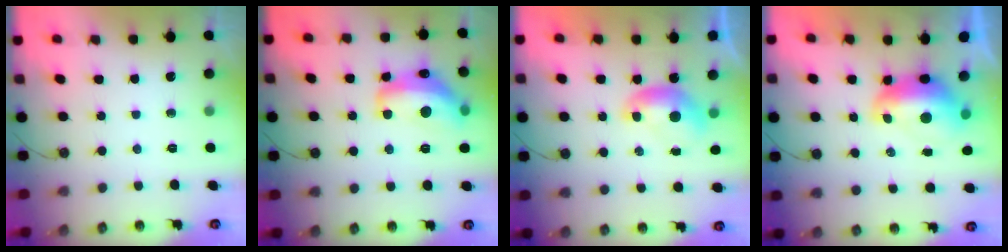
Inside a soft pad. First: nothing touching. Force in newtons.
{"total": 10.7, "press": 10.7, "slide": 0.8}
{"total": 0.0}
{"total": 2.9, "press": 2.8, "slide": 0.7}